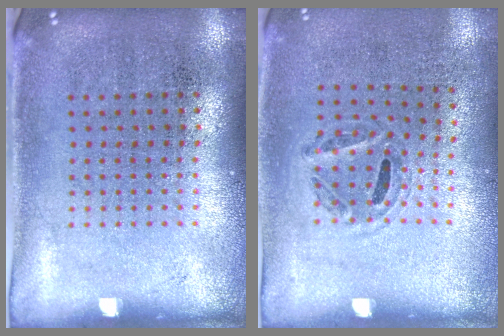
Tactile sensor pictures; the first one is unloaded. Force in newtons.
{"total": 1.0, "press": 0.7, "slide": 0.8}